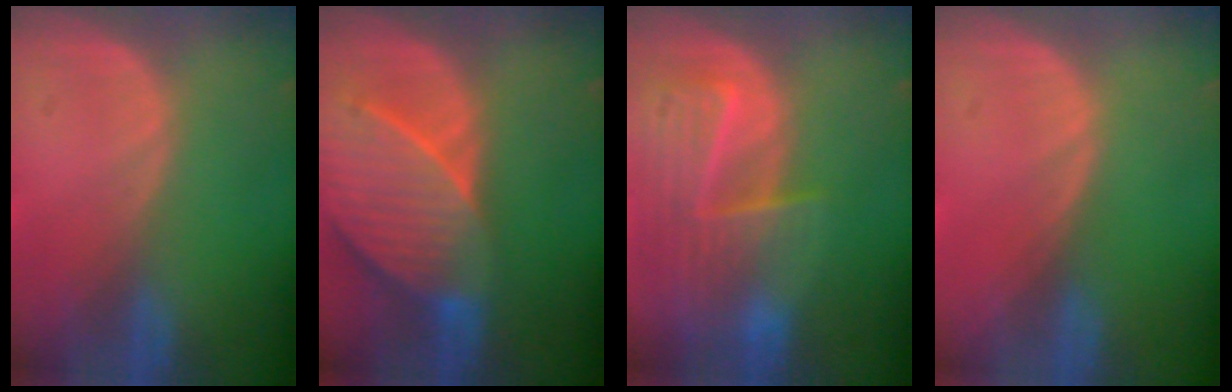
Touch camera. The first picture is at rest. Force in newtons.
{"total": 9.6, "press": 8.7, "slide": 4.1}
{"total": 10.0, "press": 8.6, "slide": 5.0}
{"total": 0.0}